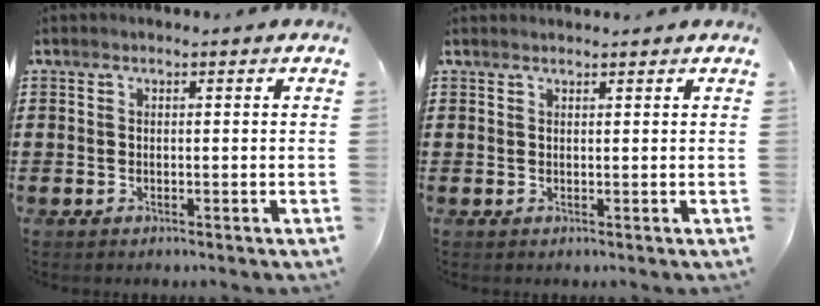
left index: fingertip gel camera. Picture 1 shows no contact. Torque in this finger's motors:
{"motor_torque": [0.02, 0.16, -0.02, 0.01]}